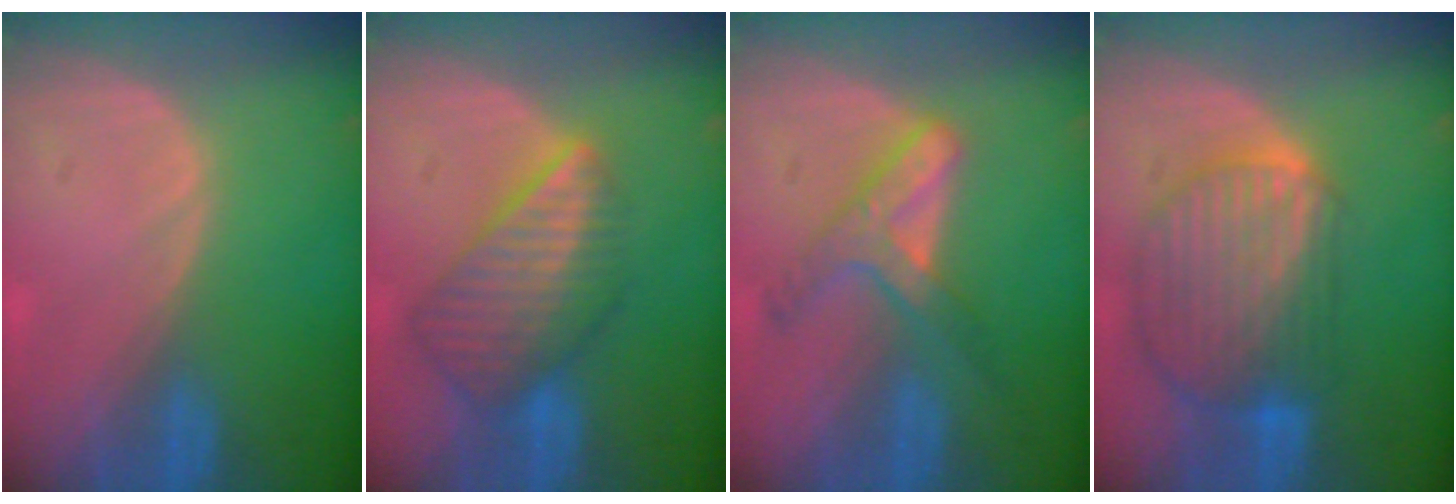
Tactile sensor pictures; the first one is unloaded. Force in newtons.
{"total": 8.6, "press": 7.5, "slide": 4.1}
{"total": 6.2, "press": 5.6, "slide": 2.7}
{"total": 10.4, "press": 8.9, "slide": 5.4}